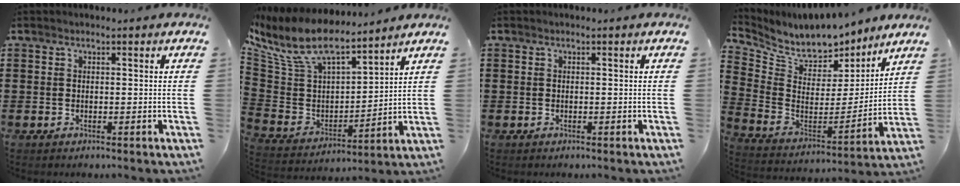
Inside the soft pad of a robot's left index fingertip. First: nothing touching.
{"total": 11.1, "force": [8.8, 3.6, 5.7], "torque": [-0.153, -0.050, 0.156]}
{"total": 0.0}
{"total": 8.9, "force": [8.2, 2.7, 2.1], "torque": [-0.080, -0.059, 0.145]}